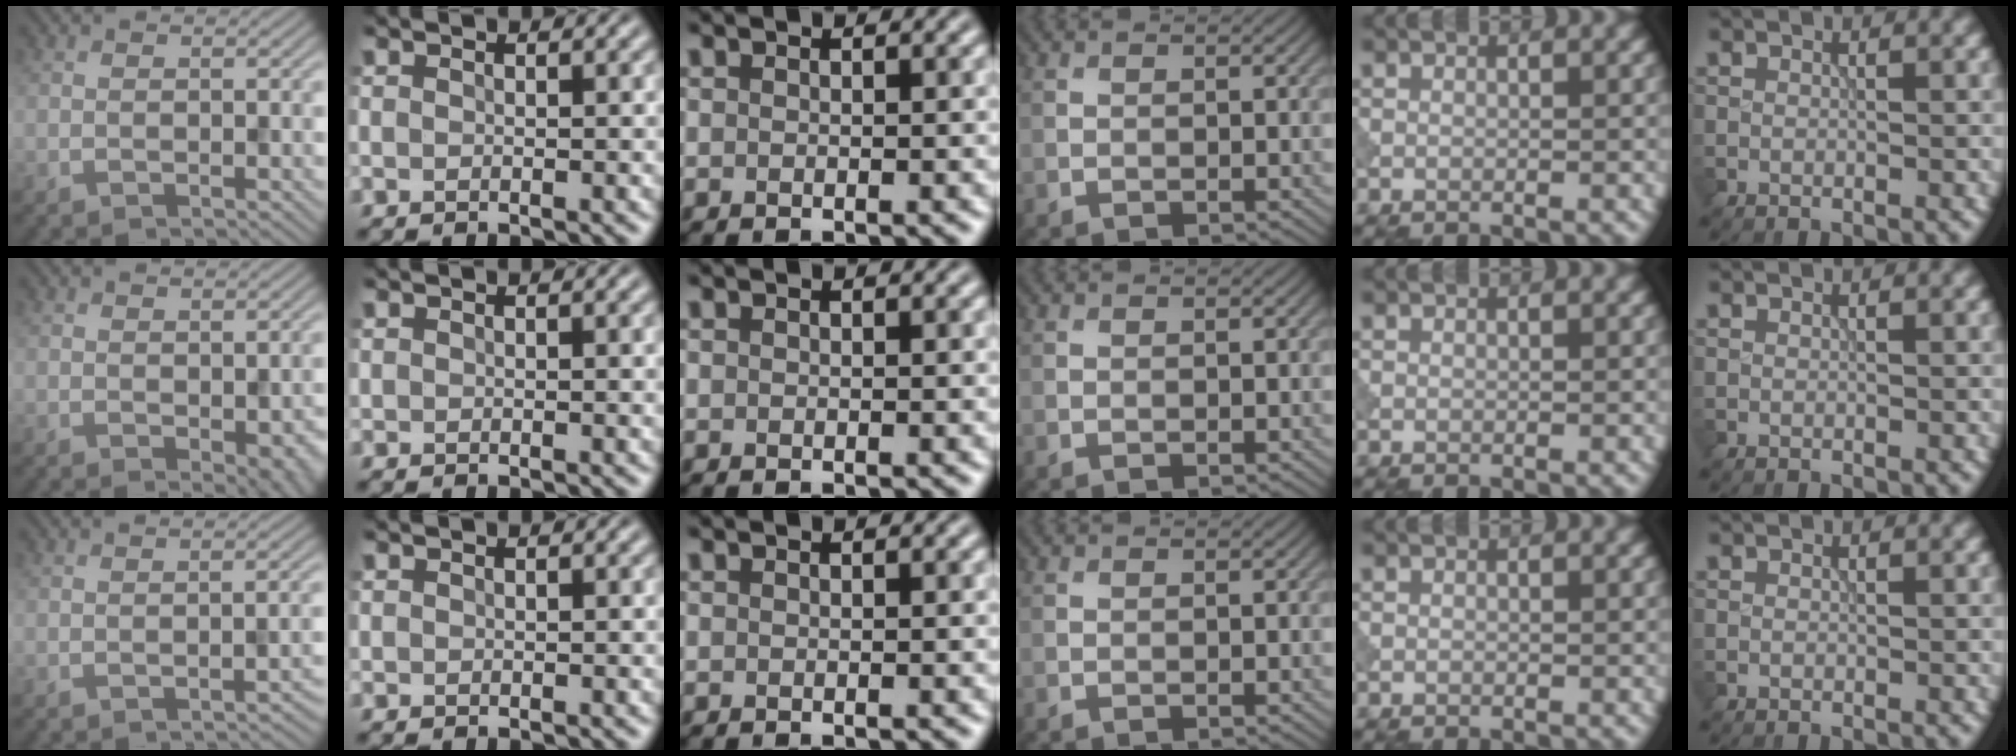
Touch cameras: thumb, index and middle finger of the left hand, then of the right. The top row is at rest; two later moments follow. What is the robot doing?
{"motion": "dispense", "object": "syringe"}